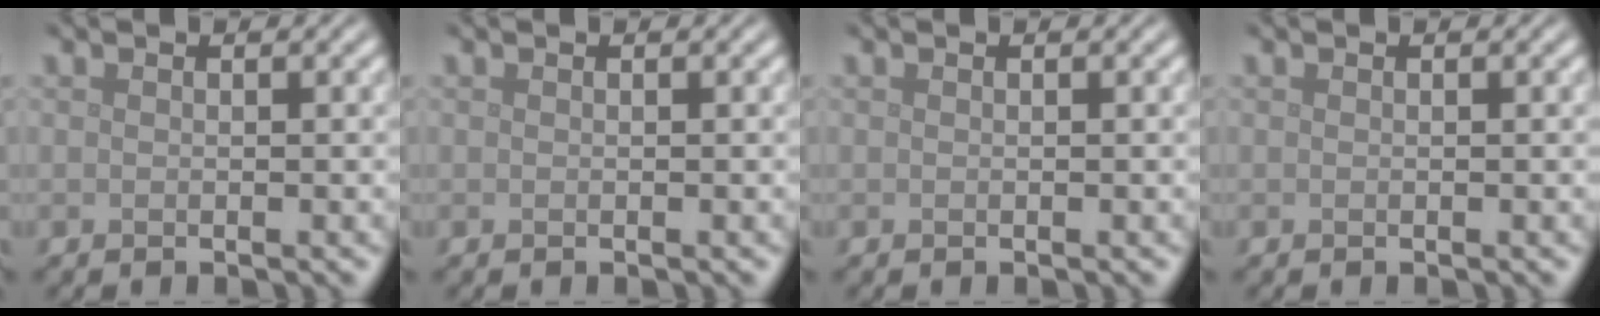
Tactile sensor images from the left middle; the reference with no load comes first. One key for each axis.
{"total": 0.0}
{"total": 0.0}
{"total": 0.0}